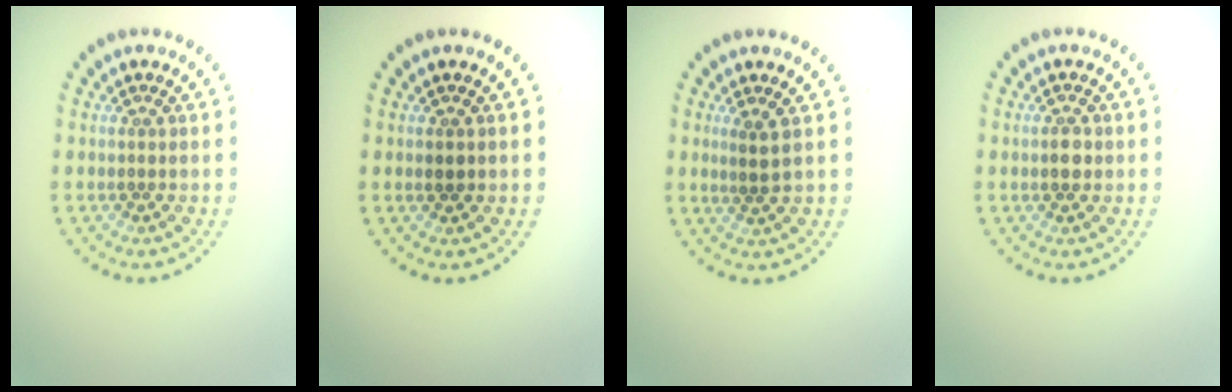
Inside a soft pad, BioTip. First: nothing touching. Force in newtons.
{"total": 0.8, "press": 0.8, "slide": 0.1}
{"total": 1.6, "press": 1.3, "slide": 0.9}
{"total": 1.6, "press": 1.6, "slide": 0.3}